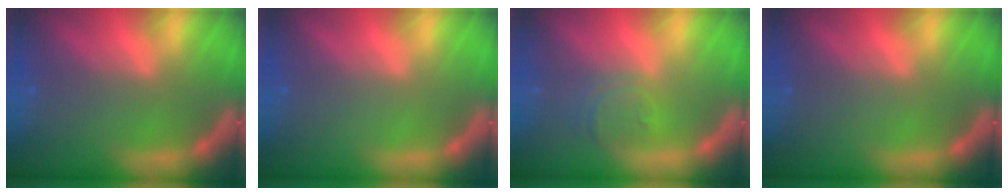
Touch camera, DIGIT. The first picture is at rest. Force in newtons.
{"total": 0.0}
{"total": 3.0}
{"total": 0.0}